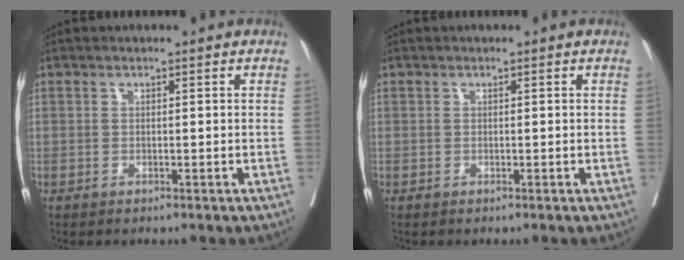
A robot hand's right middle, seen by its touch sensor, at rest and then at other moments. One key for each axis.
{"total": 0.0}